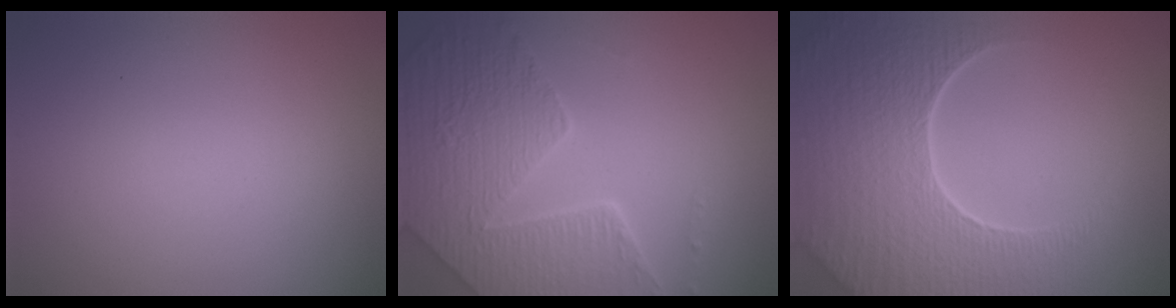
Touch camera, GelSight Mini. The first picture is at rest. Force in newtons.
{"total": 7.9, "press": 5.8, "slide": 5.5}
{"total": 9.2, "press": 6.6, "slide": 6.4}